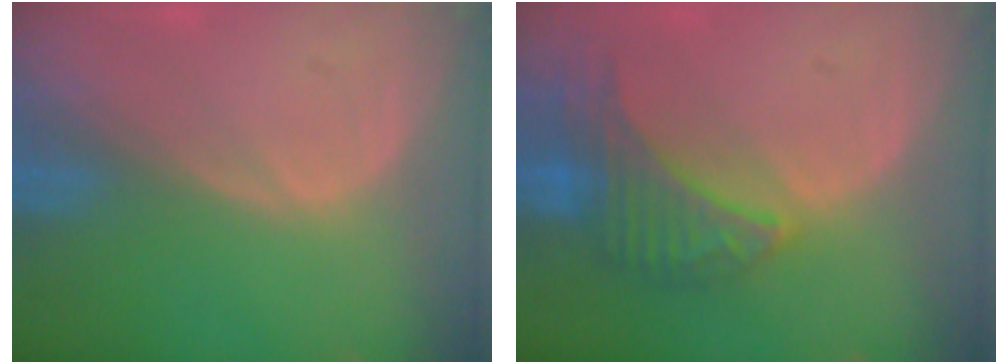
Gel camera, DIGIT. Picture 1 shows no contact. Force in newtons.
{"total": 7.1, "press": 7.1, "slide": 0.2}